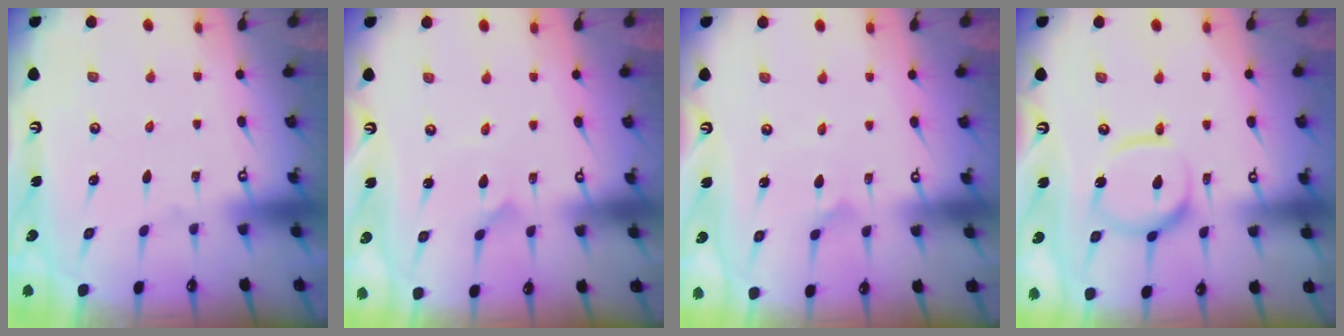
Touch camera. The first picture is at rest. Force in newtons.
{"total": 2.9, "press": 2.9, "slide": 0.2}
{"total": 2.6, "press": 2.6, "slide": 0.3}
{"total": 14.8, "press": 14.7, "slide": 1.5}